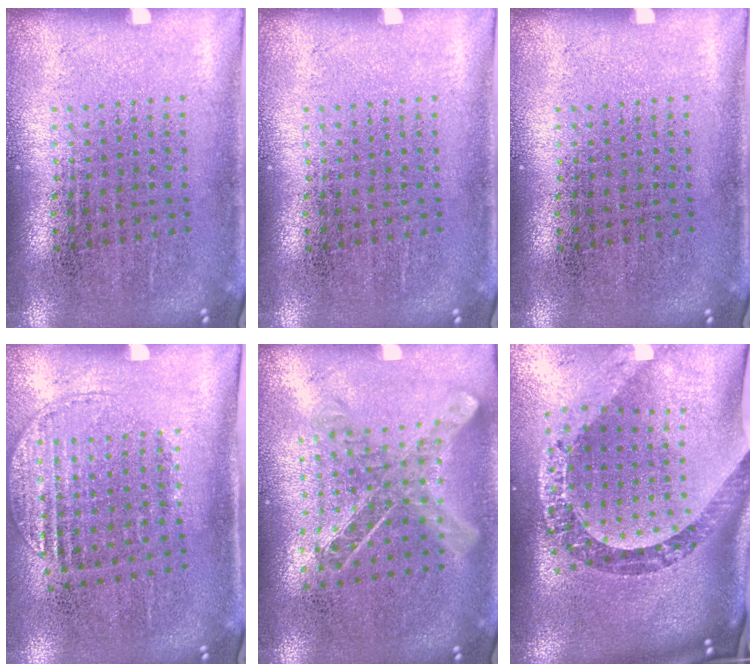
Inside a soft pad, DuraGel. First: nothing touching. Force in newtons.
{"total": 0.0}
{"total": 0.0}
{"total": 1.3, "press": 1.1, "slide": 0.6}
{"total": 0.8, "press": 0.8, "slide": 0.0}
{"total": 3.2, "press": 2.3, "slide": 2.2}